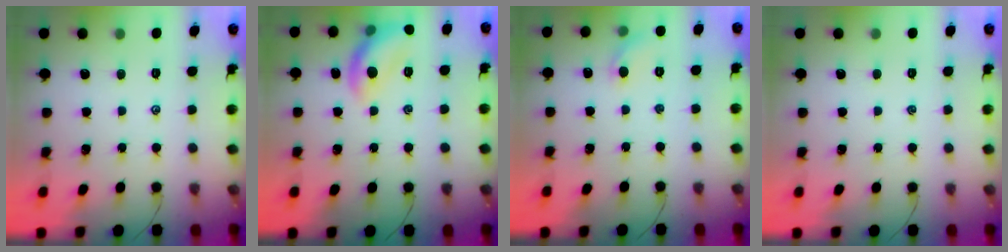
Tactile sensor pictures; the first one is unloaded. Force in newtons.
{"total": 12.5, "press": 12.3, "slide": 2.3}
{"total": 5.2, "press": 5.0, "slide": 1.4}
{"total": 0.0}